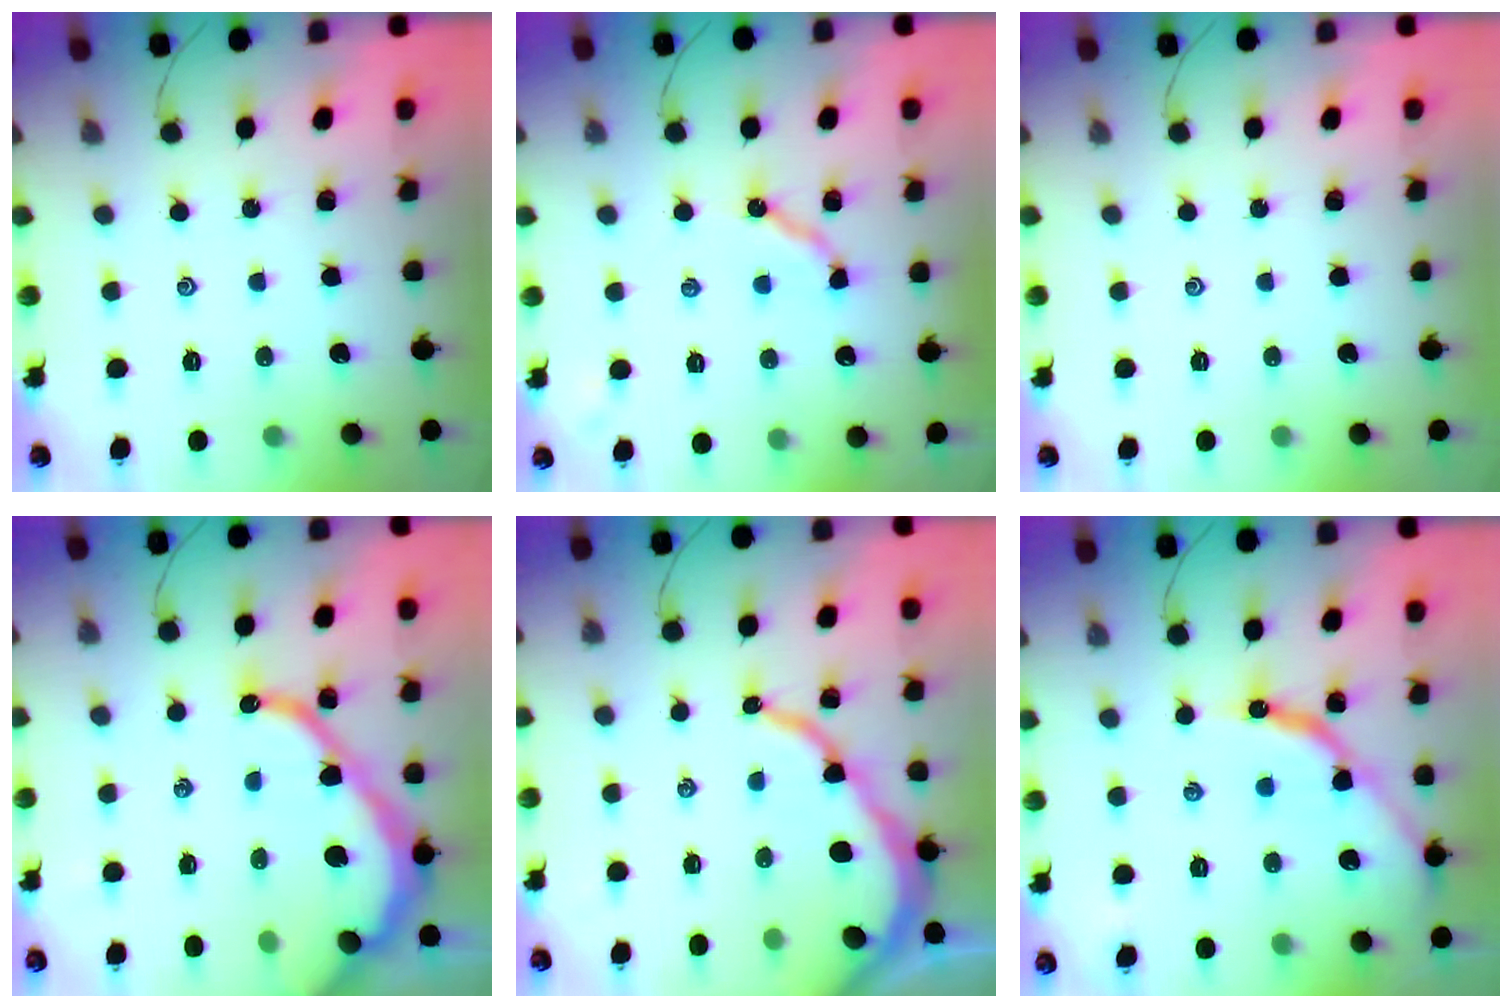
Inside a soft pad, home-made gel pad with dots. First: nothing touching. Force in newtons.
{"total": 8.8, "press": 8.7, "slide": 0.7}
{"total": 0.0}
{"total": 16.6, "press": 16.5, "slide": 1.8}
{"total": 10.6, "press": 10.6, "slide": 1.2}
{"total": 10.7, "press": 10.7, "slide": 0.9}